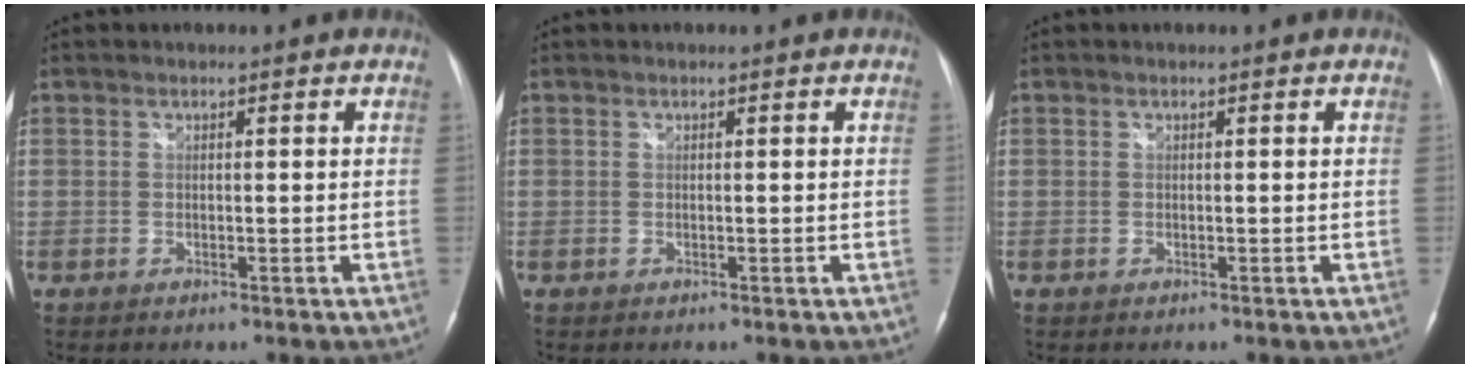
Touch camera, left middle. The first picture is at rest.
{"total": 0.0}
{"total": 0.0}